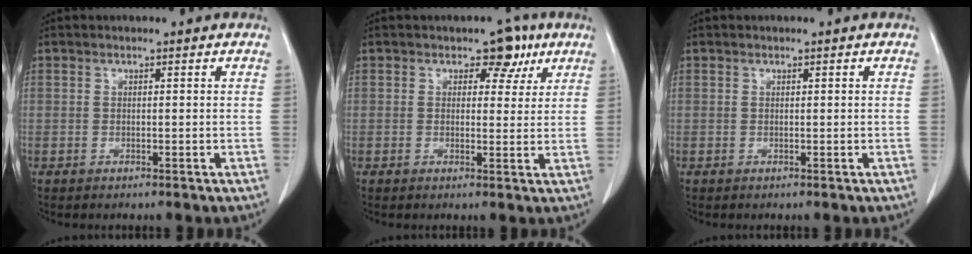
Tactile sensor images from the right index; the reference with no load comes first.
{"total": 4.1, "force": [2.3, 2.7, 2.1], "torque": [-0.013, 0.005, 0.027]}
{"total": 0.0}